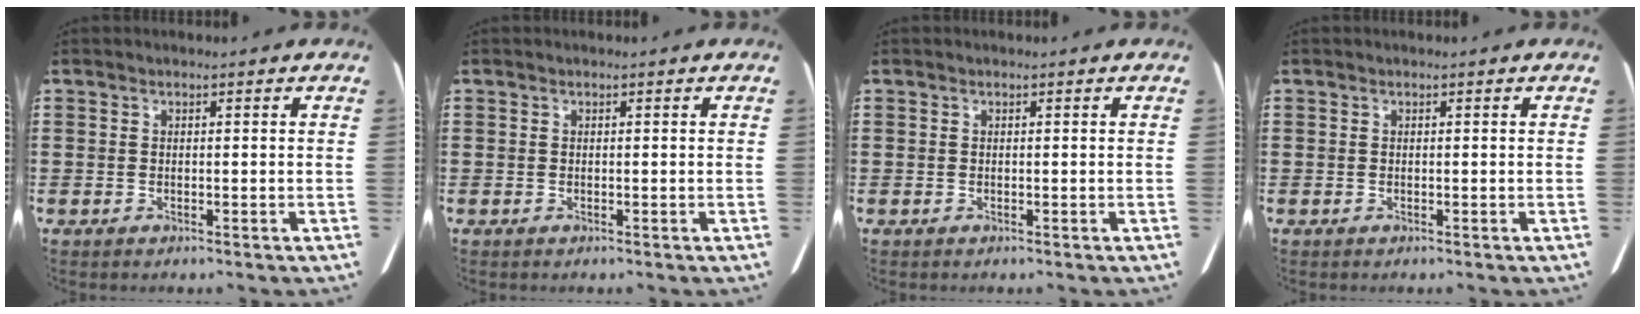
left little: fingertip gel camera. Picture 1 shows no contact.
{"total": 0.0}
{"total": 0.0}
{"total": 0.0}